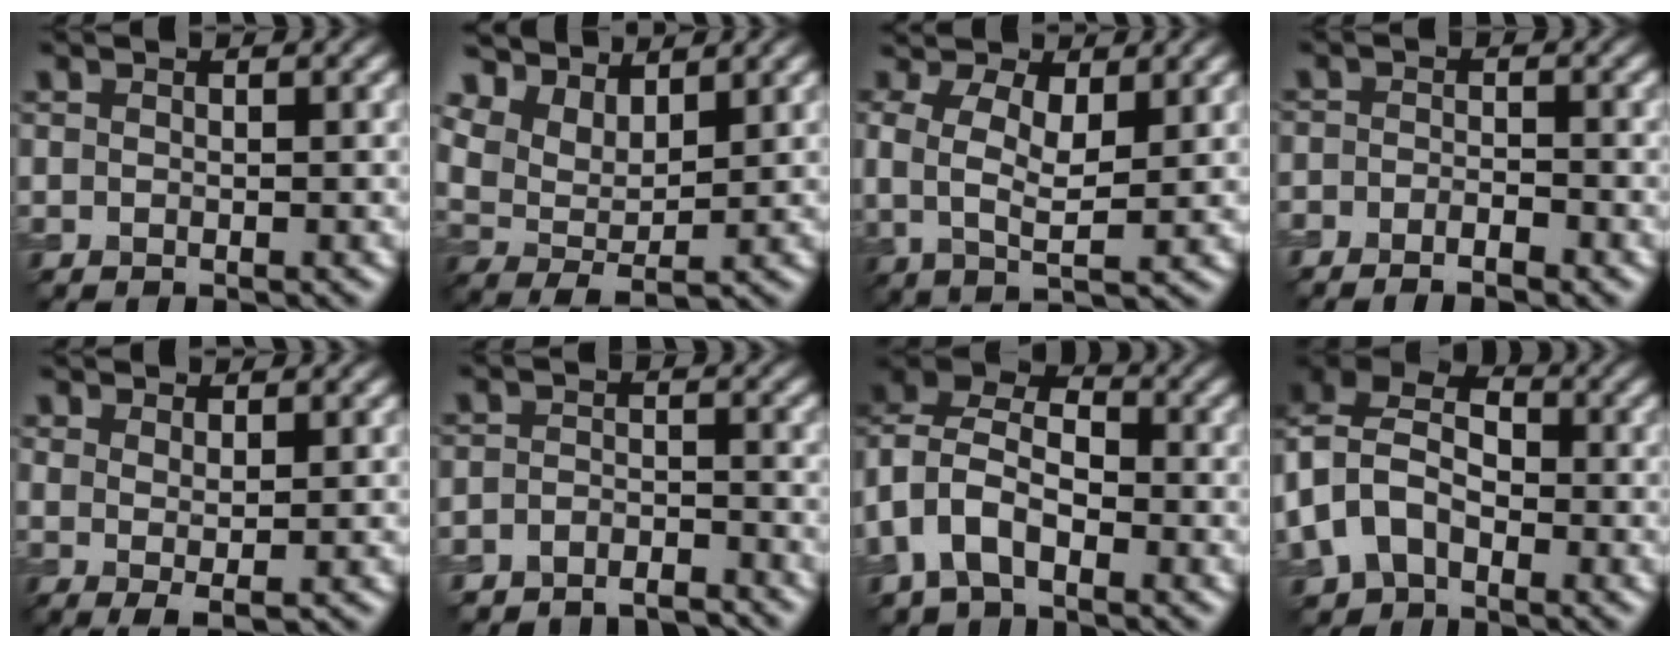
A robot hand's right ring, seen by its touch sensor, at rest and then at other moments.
{"total": 5.6, "force": [4.5, 2.0, 2.5], "torque": [-0.062, 0.004, 0.077]}
{"total": 5.4, "force": [1.4, 2.5, 4.6], "torque": [-0.098, 0.001, 0.019]}
{"total": 2.4, "force": [-1.9, 0.6, 1.4], "torque": [-0.026, 0.000, -0.037]}
{"total": 1.9, "force": [0.8, 0.4, 1.6], "torque": [-0.030, -0.009, 0.018]}
{"total": 4.0, "force": [-3.8, 1.0, 0.5], "torque": [-0.005, -0.007, -0.065]}
{"total": 8.1, "force": [-2.1, 5.5, 5.6], "torque": [-0.120, 0.008, -0.054]}
{"total": 8.8, "force": [-1.7, 6.5, 5.7], "torque": [-0.129, 0.006, -0.048]}